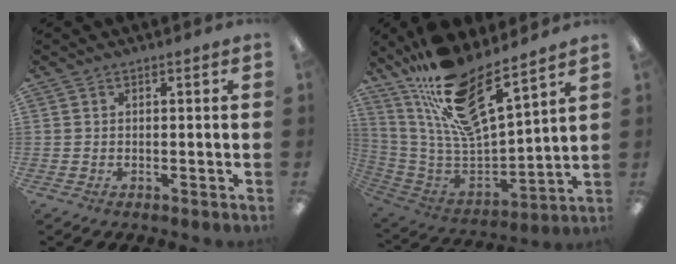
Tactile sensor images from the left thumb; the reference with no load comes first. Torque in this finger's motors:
{"motor_torque": [0.91, 0.27, 1.14, -1.63, 0.20]}